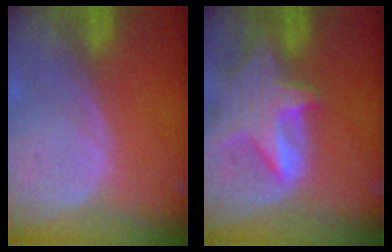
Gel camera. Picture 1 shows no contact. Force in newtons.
{"total": 8.1, "press": 7.4, "slide": 3.3}